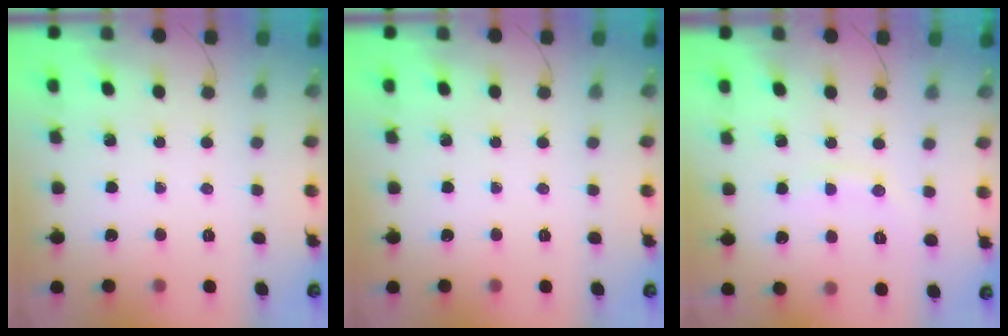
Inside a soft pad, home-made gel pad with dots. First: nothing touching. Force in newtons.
{"total": 0.0}
{"total": 6.5, "press": 6.5, "slide": 0.8}